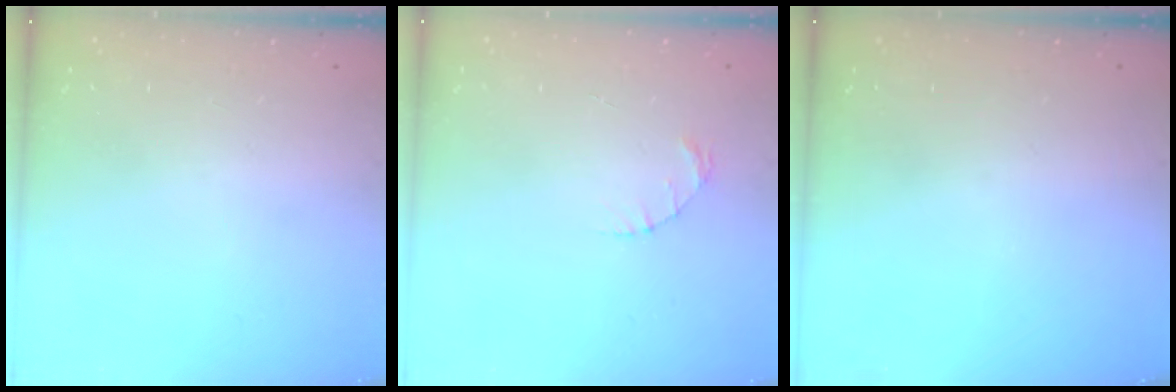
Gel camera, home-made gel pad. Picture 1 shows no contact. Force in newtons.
{"total": 1.4, "press": 1.4, "slide": 0.2}
{"total": 0.0}